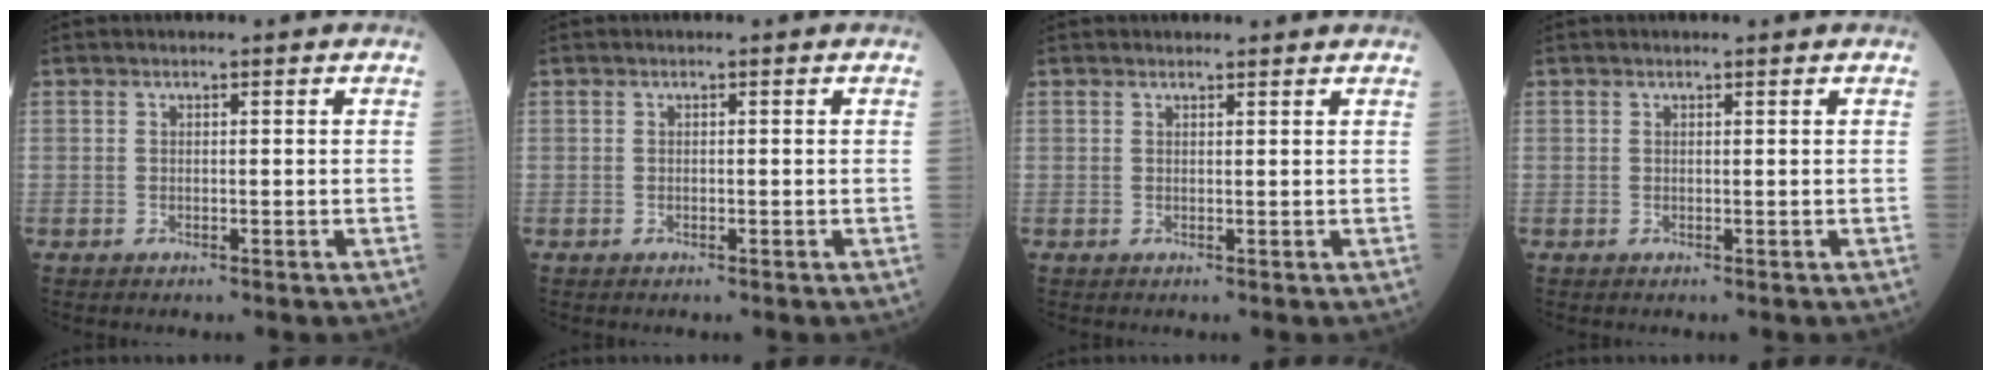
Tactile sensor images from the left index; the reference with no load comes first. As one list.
[{"total": 0.0}, {"total": 2.3, "force": [2.2, 0.5, 0.2], "torque": [-0.010, 0.008, 0.026]}, {"total": 0.6, "force": [0.5, 0.1, 0.3], "torque": [-0.010, 0.000, 0.009]}]